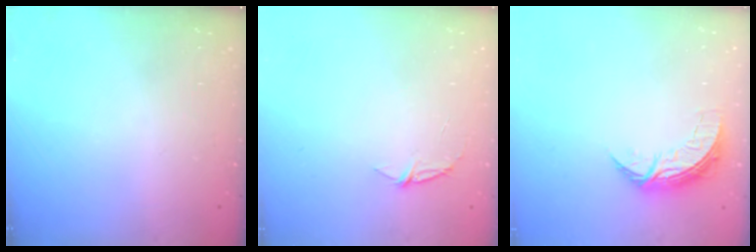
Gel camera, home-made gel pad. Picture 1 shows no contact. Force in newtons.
{"total": 3.9, "press": 3.9, "slide": 0.4}
{"total": 7.2, "press": 7.2, "slide": 0.2}